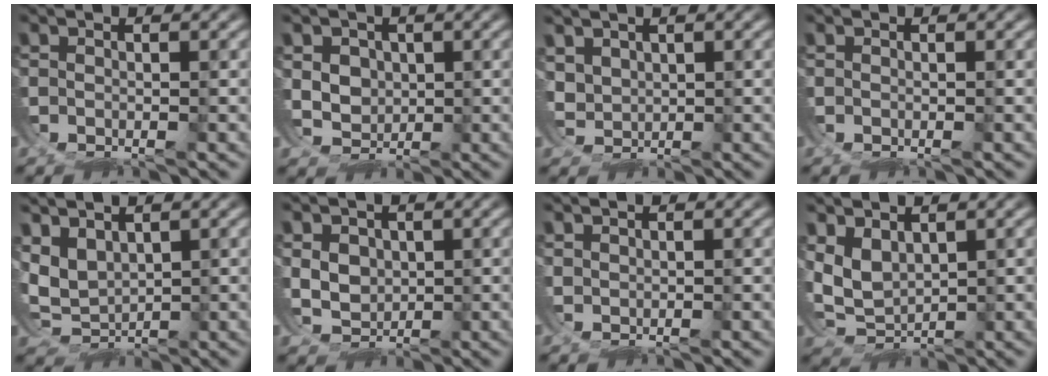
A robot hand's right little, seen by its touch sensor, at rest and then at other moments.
{"total": 4.8, "force": [0.4, 4.5, 1.6], "torque": [-0.043, -0.015, 0.016]}
{"total": 2.6, "force": [0.9, 2.4, 0.2], "torque": [-0.037, -0.014, 0.027]}
{"total": 0.0}
{"total": 6.5, "force": [0.3, 6.0, 2.4], "torque": [-0.097, -0.028, 0.014]}
{"total": 4.9, "force": [0.3, 4.5, 1.7], "torque": [-0.050, -0.017, 0.014]}
{"total": 0.8, "force": [0.6, 0.4, -0.3], "torque": [0.007, 0.002, 0.014]}
{"total": 7.5, "force": [0.0, 6.8, 3.0], "torque": [-0.108, -0.030, 0.008]}